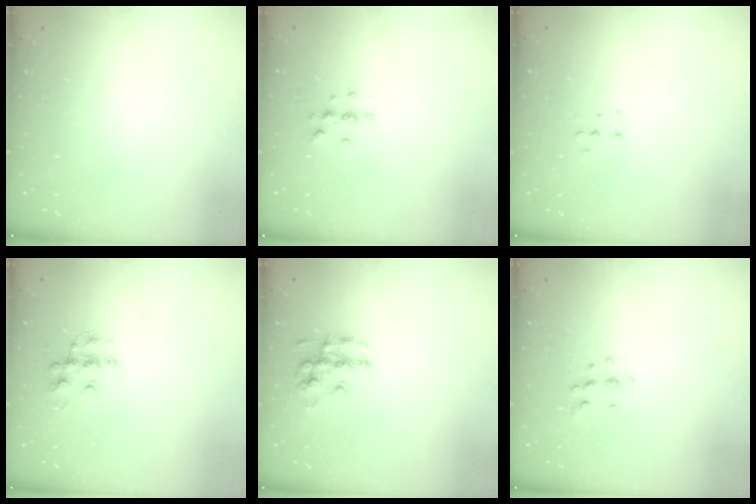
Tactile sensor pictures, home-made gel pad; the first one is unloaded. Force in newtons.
{"total": 3.2, "press": 3.2, "slide": 0.4}
{"total": 3.9, "press": 3.8, "slide": 0.8}
{"total": 9.8, "press": 9.8, "slide": 0.6}
{"total": 10.0, "press": 10.0, "slide": 0.9}
{"total": 5.6, "press": 5.6, "slide": 0.9}